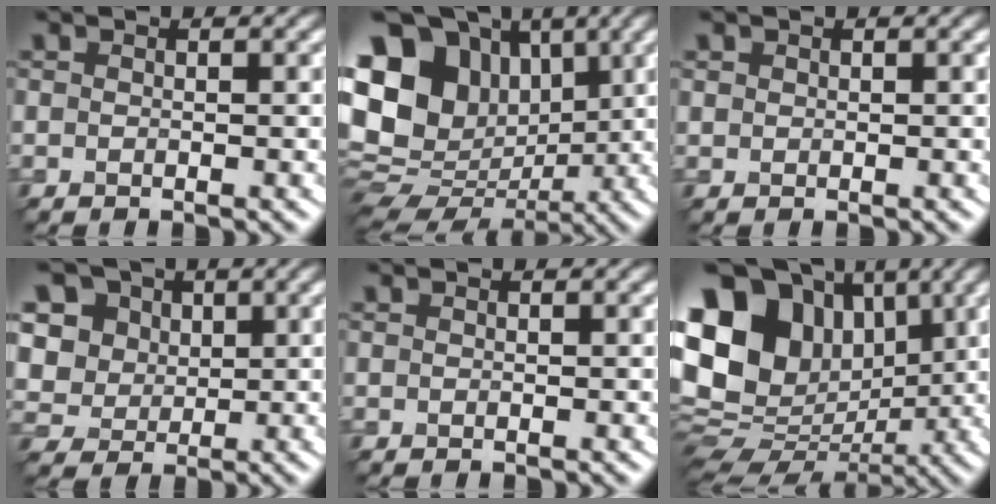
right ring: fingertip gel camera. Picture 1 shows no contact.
{"total": 17.6, "force": [3.1, 14.0, 10.2], "torque": [-0.216, 0.025, 0.058]}
{"total": 0.5, "force": [0.2, 0.5, 0.0], "torque": [0.003, -0.003, 0.007]}
{"total": 10.6, "force": [4.3, 8.4, 4.8], "torque": [-0.115, 0.021, 0.066]}
{"total": 0.0}
{"total": 15.8, "force": [3.4, 12.1, 9.5], "torque": [-0.188, 0.024, 0.065]}